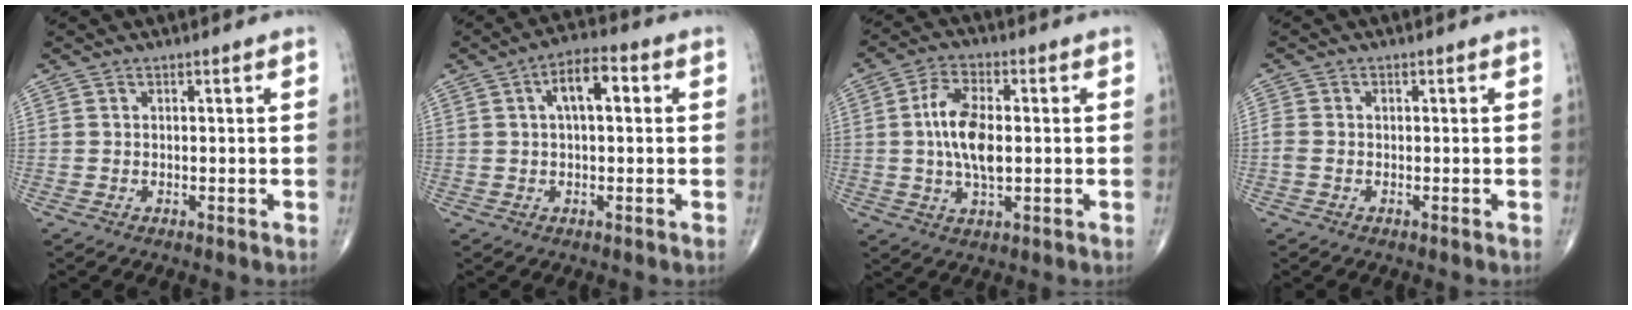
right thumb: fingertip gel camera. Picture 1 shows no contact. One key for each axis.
{"total": 7.1, "fx": 1.7, "fy": 3.2, "fz": 6.2, "tx": -0.095, "ty": 0.018, "tz": 0.022}
{"total": 9.9, "fx": 0.4, "fy": 4.6, "fz": 8.8, "tx": -0.174, "ty": 0.001, "tz": 0.005}
{"total": 1.7, "fx": 0.0, "fy": 1.1, "fz": 1.2, "tx": -0.036, "ty": 0.007, "tz": -0.002}